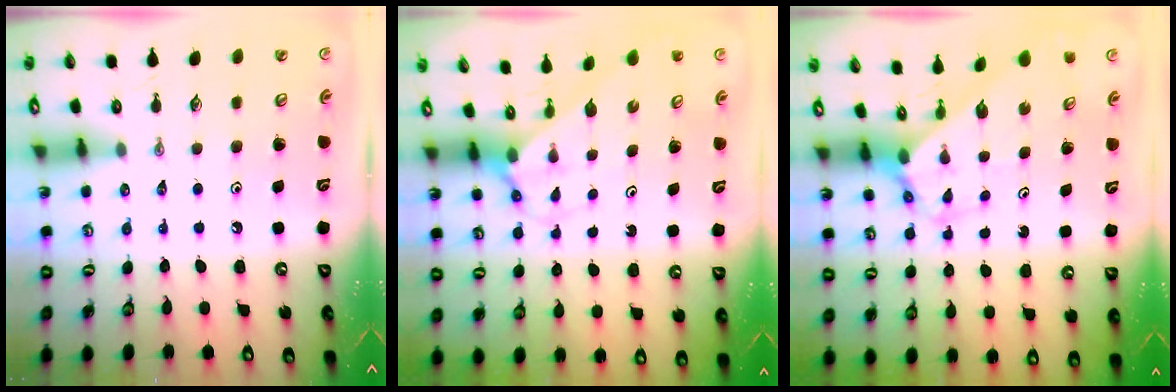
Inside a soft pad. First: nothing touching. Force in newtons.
{"total": 2.7, "press": 2.7, "slide": 0.2}
{"total": 2.7, "press": 2.7, "slide": 0.3}